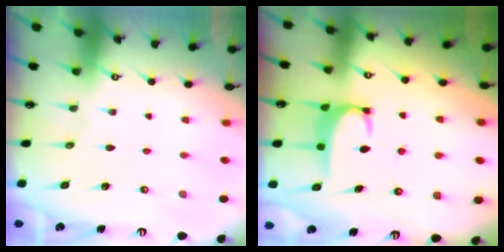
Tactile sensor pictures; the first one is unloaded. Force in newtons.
{"total": 2.0, "press": 1.9, "slide": 0.6}